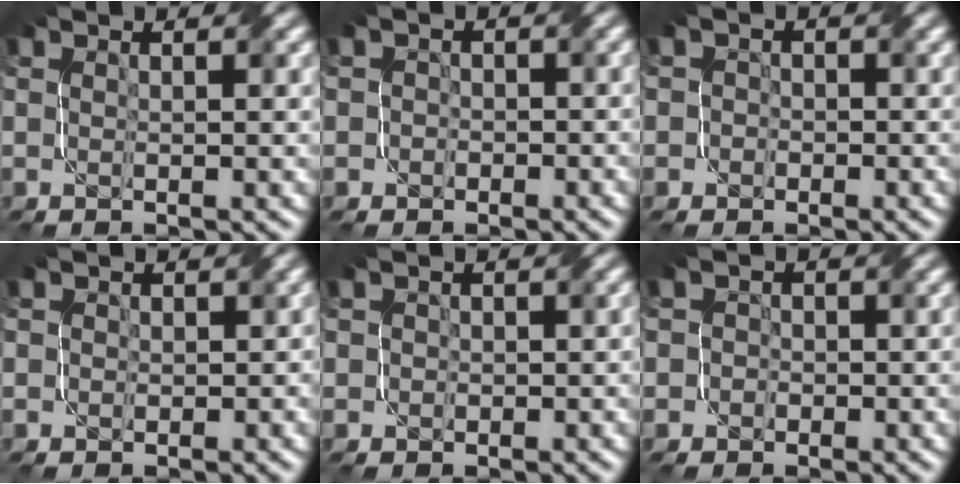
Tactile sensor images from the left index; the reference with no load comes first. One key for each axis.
{"total": 2.0, "fx": -0.3, "fy": 2.0, "fz": 0.4, "tx": 0.009, "ty": 0.003, "tz": -0.014}
{"total": 2.4, "fx": -0.3, "fy": 2.4, "fz": 0.4, "tx": 0.010, "ty": 0.009, "tz": -0.026}
{"total": 1.9, "fx": 0.1, "fy": 1.8, "fz": 0.6, "tx": 0.004, "ty": 0.004, "tz": -0.006}
{"total": 1.8, "fx": 0.1, "fy": 1.7, "fz": 0.6, "tx": -0.001, "ty": 0.000, "tz": -0.001}
{"total": 2.9, "fx": -0.5, "fy": 2.8, "fz": 0.6, "tx": 0.009, "ty": 0.012, "tz": -0.033}